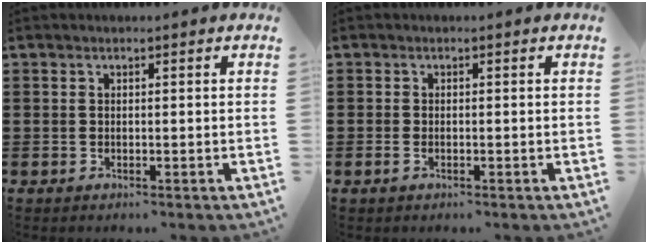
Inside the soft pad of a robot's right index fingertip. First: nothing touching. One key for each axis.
{"total": 0.9, "fx": -0.4, "fy": 0.4, "fz": 0.7, "tx": -0.015, "ty": -0.004, "tz": -0.007}